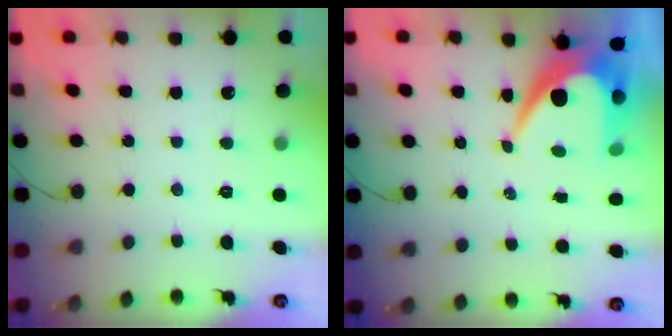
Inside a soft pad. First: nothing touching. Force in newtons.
{"total": 9.9, "press": 9.8, "slide": 1.0}